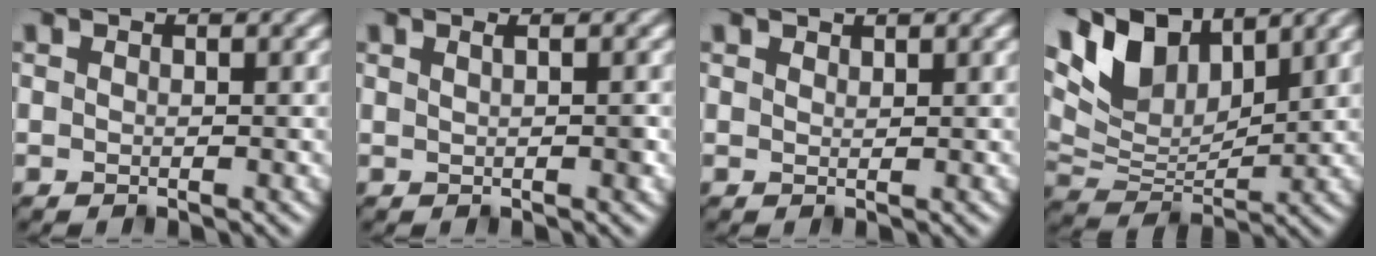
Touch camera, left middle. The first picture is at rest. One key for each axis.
{"total": 1.4, "fx": 0.7, "fy": 0.5, "fz": 1.0, "tx": -0.007, "ty": -0.007, "tz": 0.004}
{"total": 1.1, "fx": 1.1, "fy": 0.2, "fz": 0.1, "tx": 0.000, "ty": -0.002, "tz": 0.017}
{"total": 8.3, "fx": 4.9, "fy": 4.5, "fz": 5.0, "tx": -0.106, "ty": 0.010, "tz": 0.090}